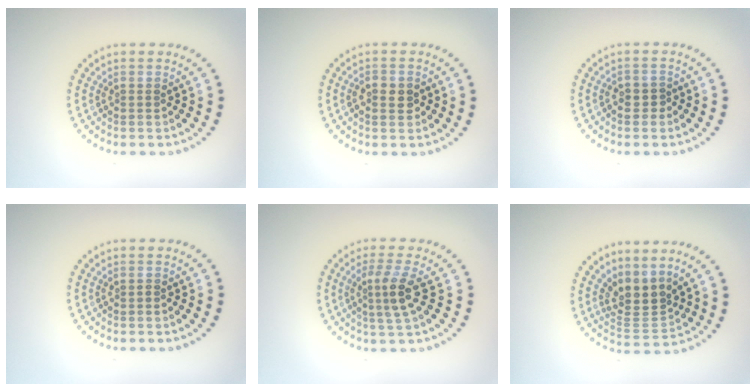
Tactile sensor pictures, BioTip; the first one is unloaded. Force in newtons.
{"total": 2.1, "press": 2.0, "slide": 0.7}
{"total": 1.4, "press": 1.2, "slide": 0.6}
{"total": 0.5, "press": 0.5, "slide": 0.2}
{"total": 2.9, "press": 2.6, "slide": 1.4}
{"total": 3.2, "press": 2.4, "slide": 2.2}